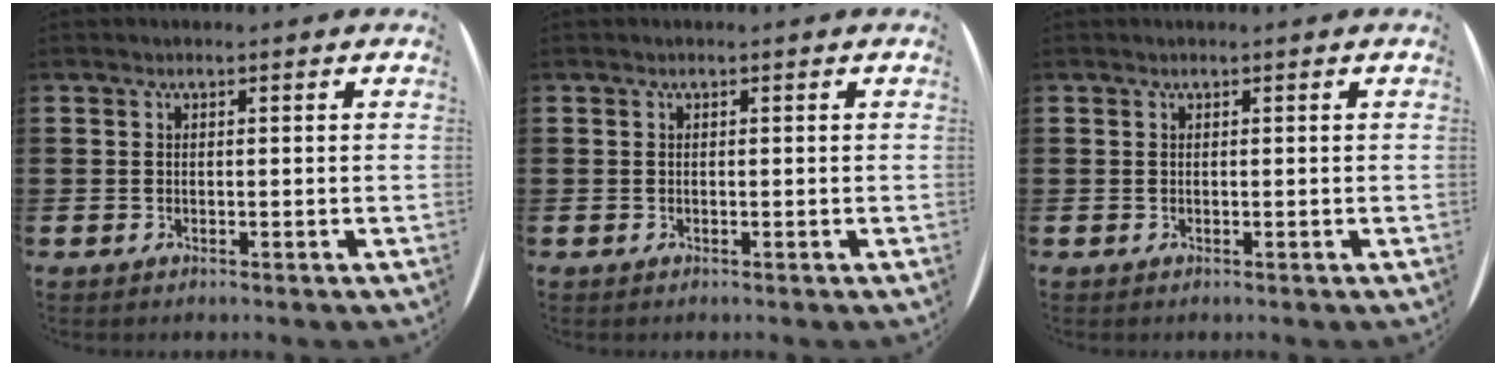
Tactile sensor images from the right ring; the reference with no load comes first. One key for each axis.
{"total": 0.0}
{"total": 0.0}